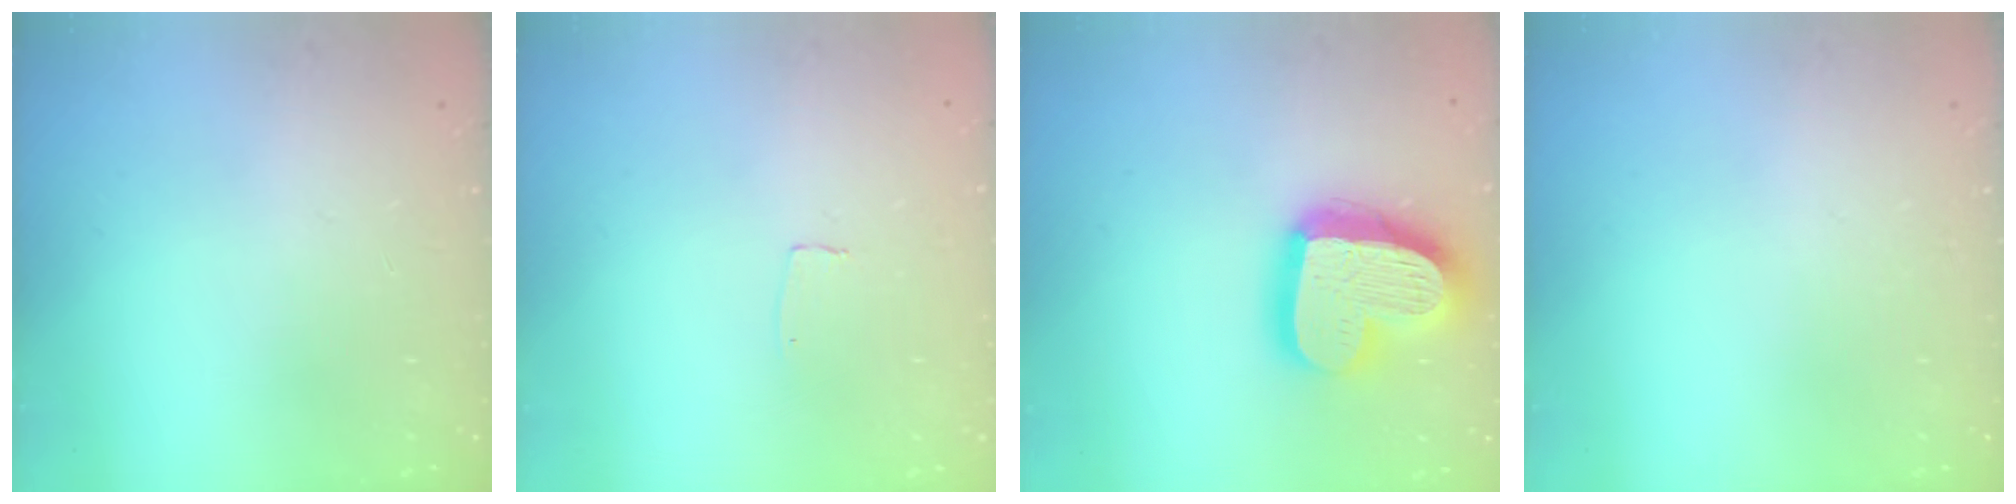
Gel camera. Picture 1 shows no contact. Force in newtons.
{"total": 3.0, "press": 3.0, "slide": 0.2}
{"total": 21.6, "press": 21.5, "slide": 1.9}
{"total": 0.0}